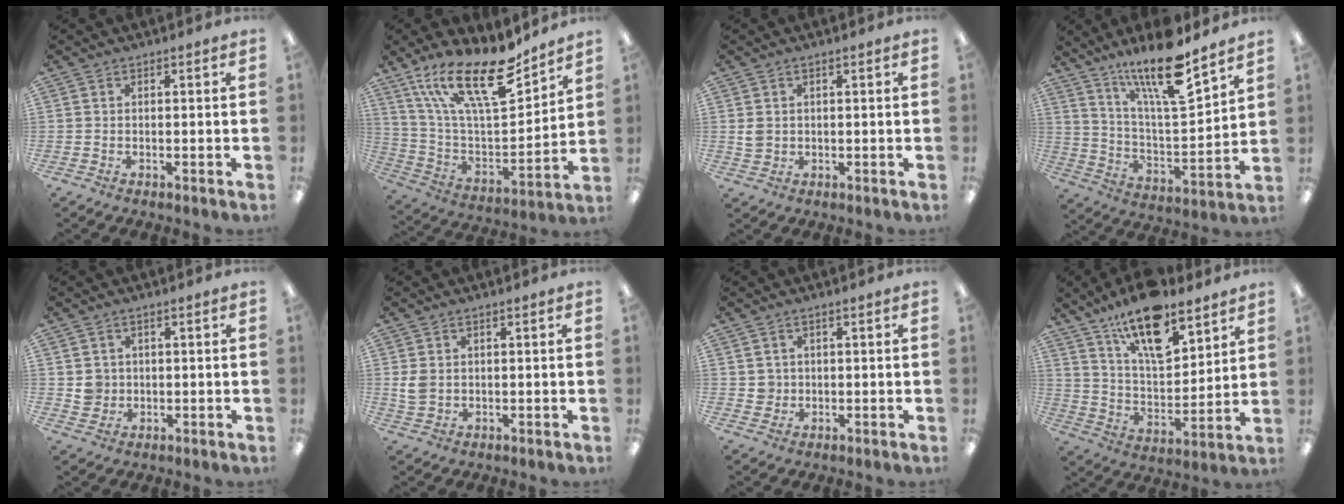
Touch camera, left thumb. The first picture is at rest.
{"total": 22.2, "force": [15.3, 7.2, 14.4], "torque": [-0.272, -0.097, 0.264]}
{"total": 2.6, "force": [0.7, 2.2, 1.3], "torque": [-0.027, 0.005, 0.012]}
{"total": 18.4, "force": [13.9, 4.2, 11.4], "torque": [-0.206, -0.086, 0.230]}
{"total": 3.6, "force": [0.7, 3.4, 0.6], "torque": [-0.012, 0.005, 0.012]}
{"total": 3.6, "force": [0.7, 2.8, 2.2], "torque": [-0.050, 0.001, 0.014]}
{"total": 2.5, "force": [0.6, 2.4, 0.3], "torque": [-0.004, 0.000, 0.009]}
{"total": 18.3, "force": [13.3, 7.0, 10.4], "torque": [-0.179, -0.071, 0.228]}